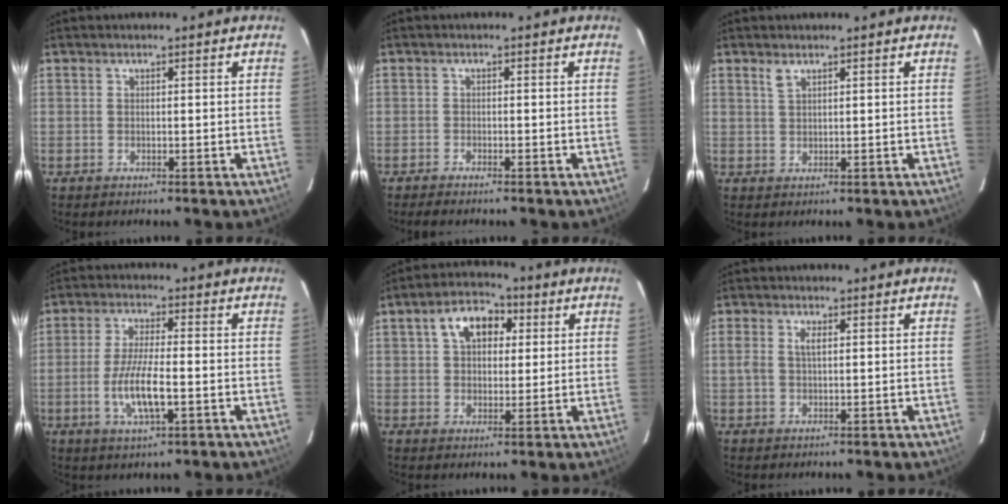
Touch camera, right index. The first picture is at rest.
{"total": 2.2, "force": [-2.0, 0.2, 0.9], "torque": [-0.024, -0.007, -0.034]}
{"total": 1.5, "force": [1.1, 0.5, 0.9], "torque": [-0.018, 0.003, 0.021]}
{"total": 8.6, "force": [-2.5, 2.0, 8.1], "torque": [-0.162, -0.009, -0.047]}
{"total": 8.8, "force": [2.9, 5.9, 5.9], "torque": [-0.100, 0.034, 0.047]}
{"total": 2.4, "force": [0.4, 1.1, 2.1], "torque": [-0.041, 0.004, 0.007]}